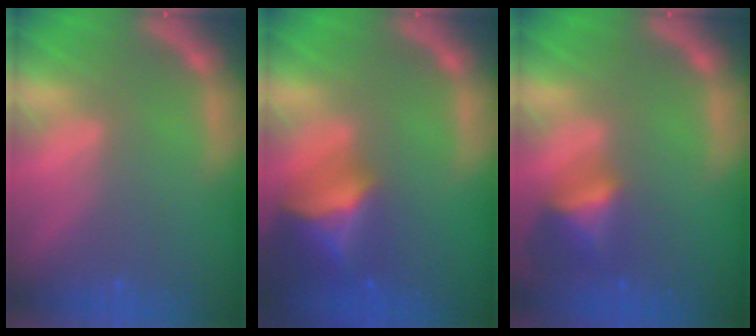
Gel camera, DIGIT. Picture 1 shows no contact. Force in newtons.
{"total": 7.0}
{"total": 4.0}